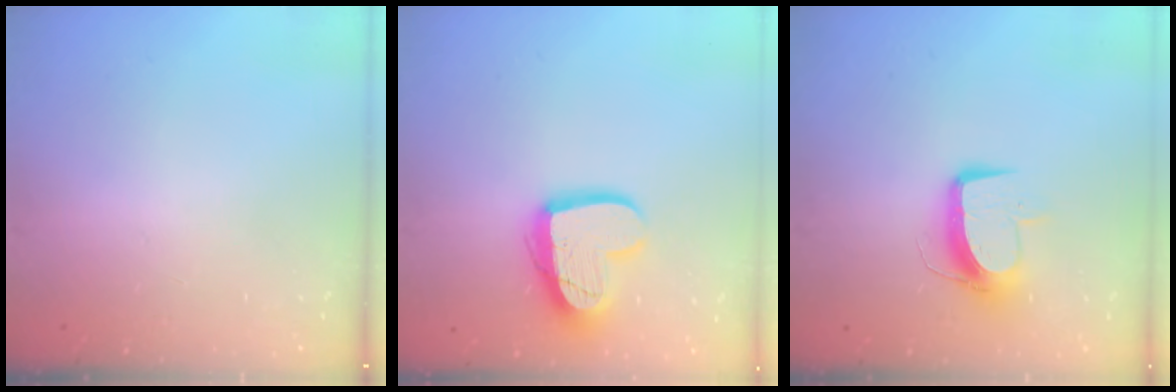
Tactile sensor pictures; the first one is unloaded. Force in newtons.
{"total": 15.9, "press": 15.9, "slide": 1.3}
{"total": 9.7, "press": 9.7, "slide": 0.6}